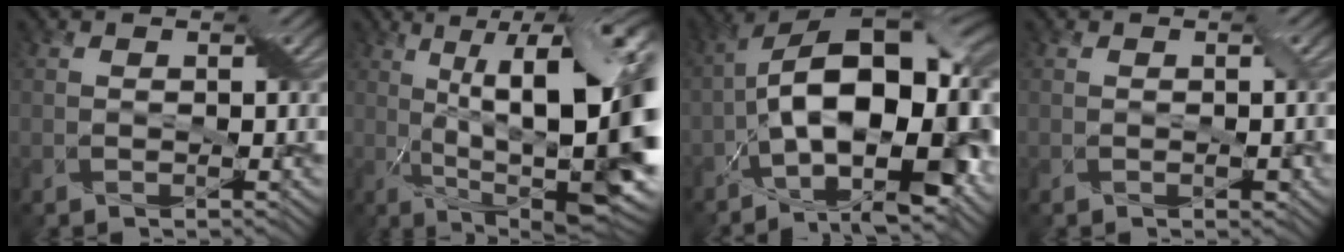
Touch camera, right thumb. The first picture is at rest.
{"total": 21.4, "force": [1.0, 7.5, 20.0], "torque": [-0.267, 0.018, 0.009]}
{"total": 19.5, "force": [-4.1, 9.4, 16.7], "torque": [-0.229, 0.014, -0.075]}
{"total": 0.9, "force": [-0.2, 0.4, 0.8], "torque": [-0.012, -0.002, 0.000]}